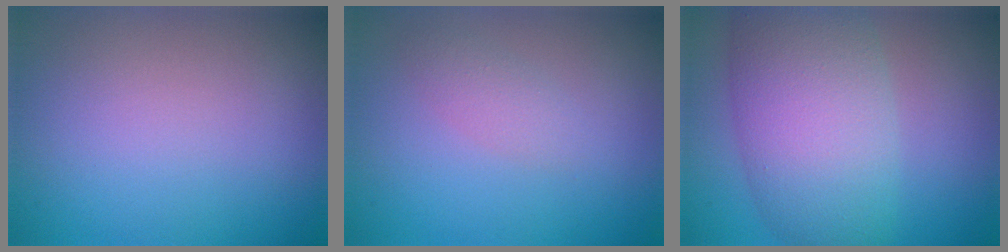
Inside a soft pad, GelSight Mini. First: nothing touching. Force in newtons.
{"total": 1.4, "press": 1.4, "slide": 0.1}
{"total": 9.4, "press": 9.4, "slide": 0.3}